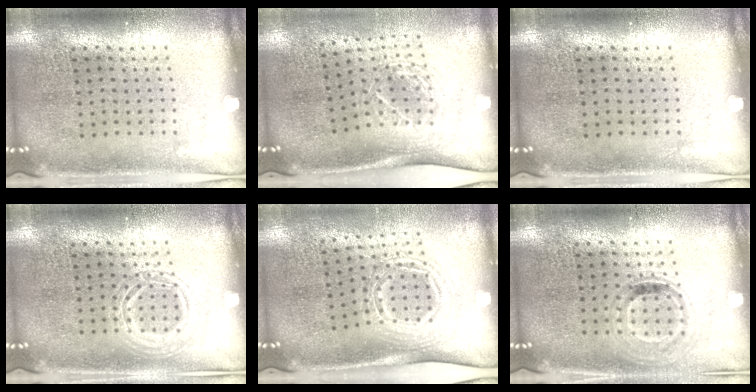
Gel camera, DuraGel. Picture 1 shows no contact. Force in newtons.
{"total": 1.8, "press": 1.3, "slide": 1.2}
{"total": 0.0}
{"total": 1.9, "press": 1.9, "slide": 0.2}
{"total": 1.7, "press": 1.2, "slide": 1.2}
{"total": 0.9, "press": 0.8, "slide": 0.5}